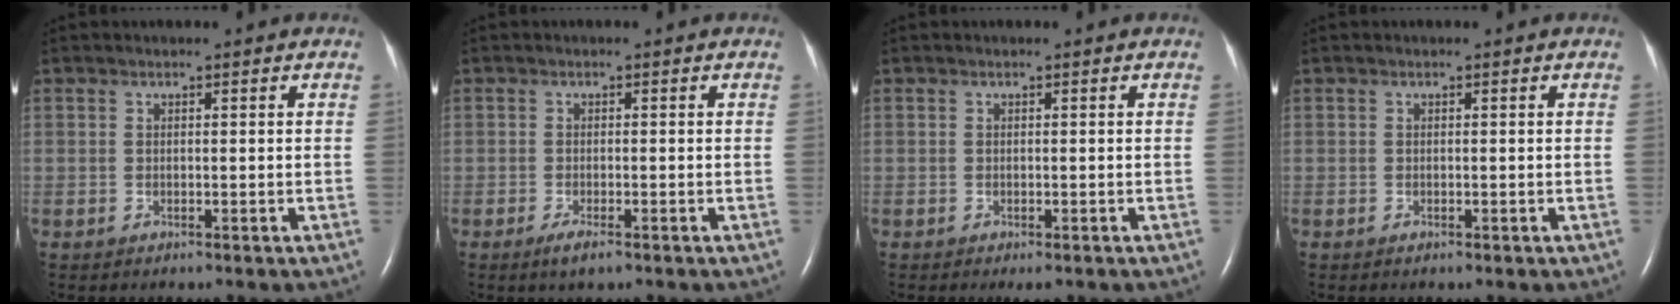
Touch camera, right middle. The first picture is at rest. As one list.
[{"total": 1.5, "force": [-1.0, 0.3, 1.2], "torque": [-0.030, -0.005, -0.016]}, {"total": 1.4, "force": [-0.9, 0.4, 0.9], "torque": [-0.012, -0.004, -0.008]}, {"total": 0.5, "force": [-0.3, 0.2, 0.4], "torque": [-0.010, -0.001, -0.002]}]